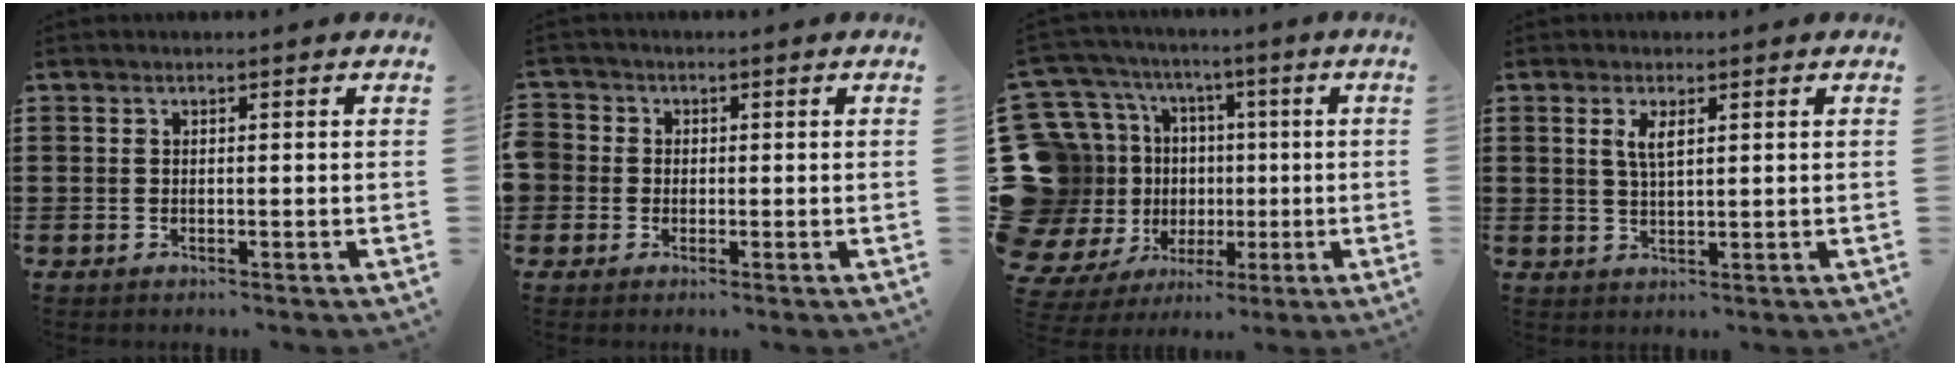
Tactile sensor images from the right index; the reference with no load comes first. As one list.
[{"total": 1.9, "force": [-0.5, 1.8, 0.0], "torque": [-0.012, 0.006, -0.014]}, {"total": 14.2, "force": [-0.7, 13.9, 2.9], "torque": [-0.127, -0.019, 0.037]}, {"total": 2.9, "force": [1.1, 1.0, 2.5], "torque": [-0.052, 0.005, 0.017]}]